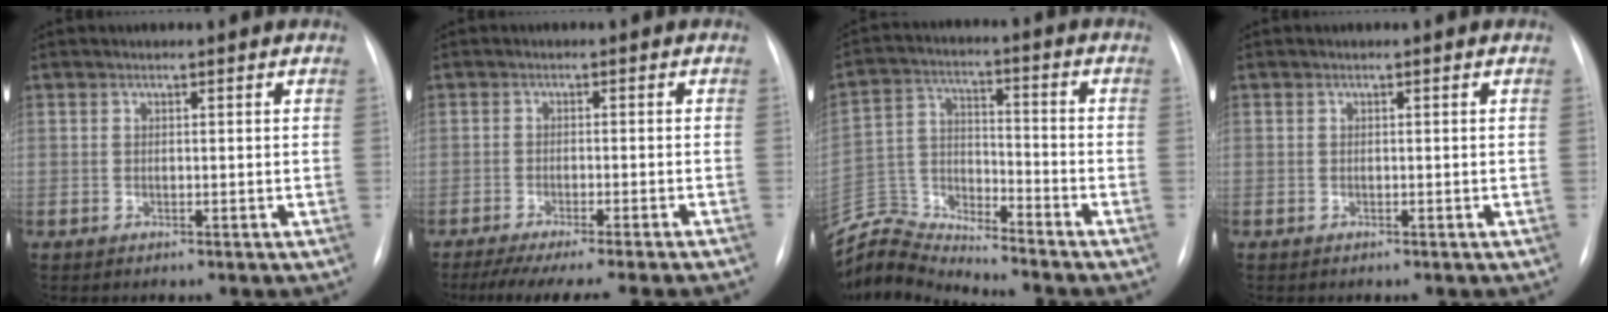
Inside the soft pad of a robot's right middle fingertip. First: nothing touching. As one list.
[{"total": 14.2, "force": [-12.5, -0.7, 6.5], "torque": [-0.087, -0.033, -0.170]}, {"total": 11.5, "force": [-11.4, -1.1, -0.8], "torque": [0.008, 0.044, -0.220]}, {"total": 0.0}]